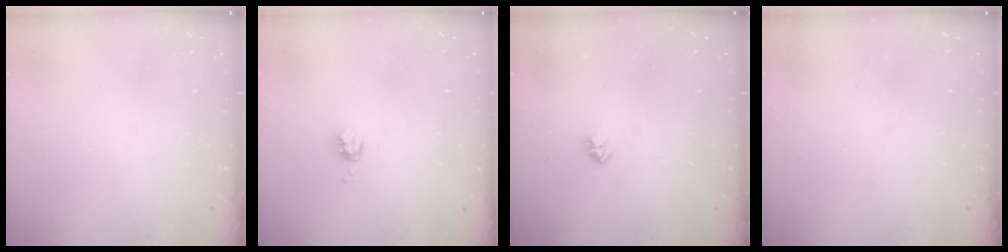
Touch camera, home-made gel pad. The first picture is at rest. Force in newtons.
{"total": 3.8, "press": 3.8, "slide": 0.6}
{"total": 2.6, "press": 2.6, "slide": 0.4}
{"total": 0.0}